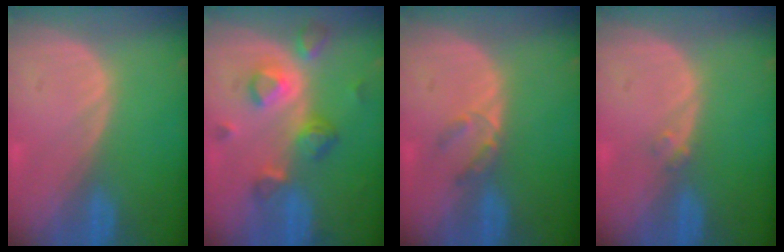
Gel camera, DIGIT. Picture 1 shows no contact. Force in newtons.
{"total": 7.8, "press": 7.0, "slide": 3.5}
{"total": 2.5, "press": 2.3, "slide": 1.0}
{"total": 1.2, "press": 1.1, "slide": 0.6}